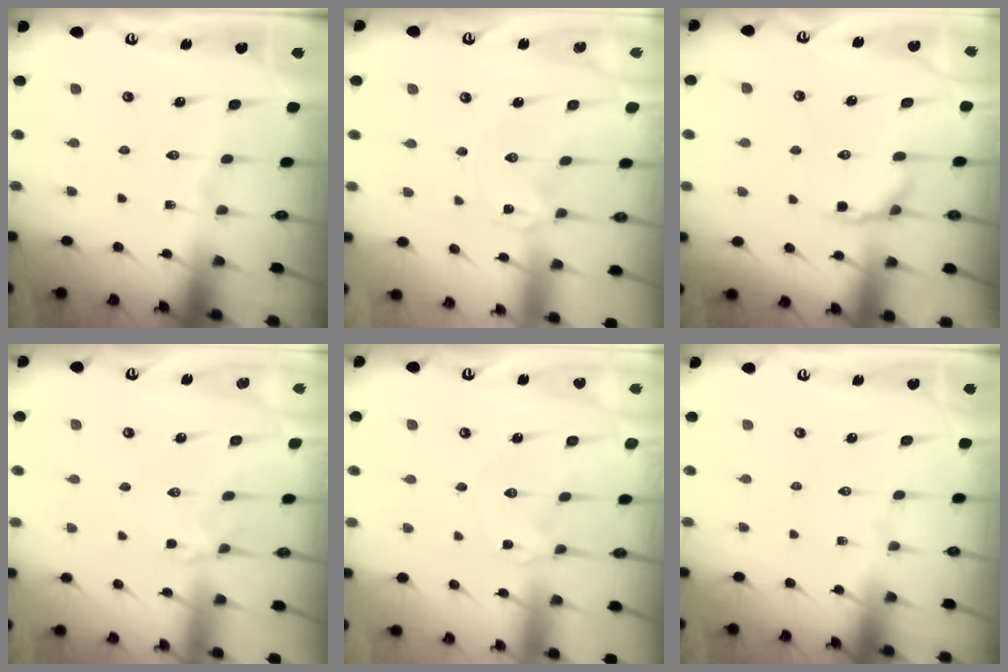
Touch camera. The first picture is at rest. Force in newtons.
{"total": 0.0}
{"total": 5.6, "press": 5.2, "slide": 2.0}
{"total": 2.8, "press": 2.7, "slide": 0.5}
{"total": 0.8, "press": 0.8, "slide": 0.0}
{"total": 0.0}